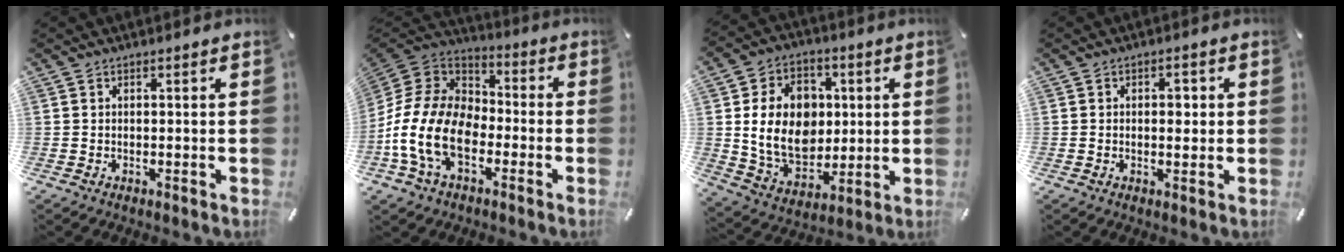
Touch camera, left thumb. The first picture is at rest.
{"total": 16.8, "force": [-7.3, 11.1, 10.4], "torque": [-0.233, 0.025, -0.134]}
{"total": 16.6, "force": [1.2, 13.1, 10.1], "torque": [-0.199, 0.004, 0.025]}
{"total": 3.0, "force": [0.1, 1.8, 2.4], "torque": [-0.024, -0.002, -0.006]}